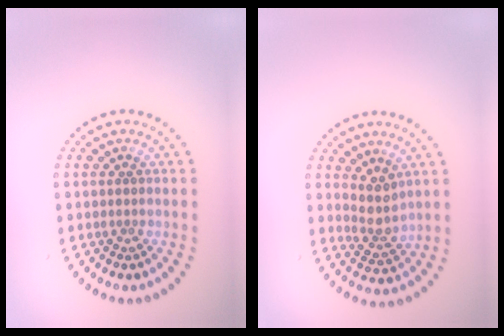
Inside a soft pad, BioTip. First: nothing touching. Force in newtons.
{"total": 2.8, "press": 2.3, "slide": 1.7}